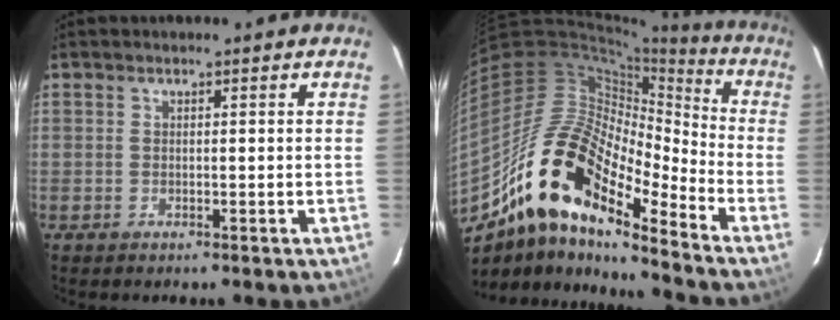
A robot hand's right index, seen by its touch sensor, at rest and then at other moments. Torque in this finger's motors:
{"motor_torque": [0.85, -0.84, 1.05, 0.21]}